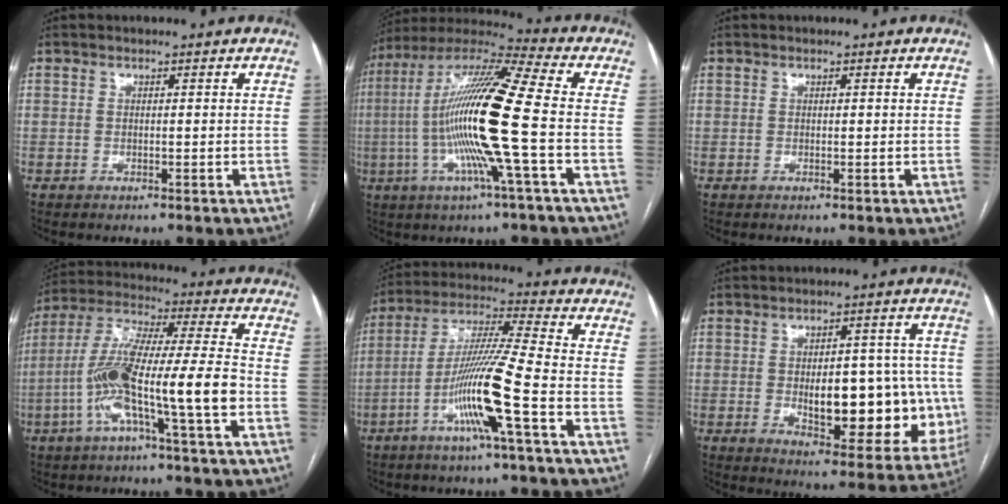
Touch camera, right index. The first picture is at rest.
{"total": 18.8, "force": [-2.8, -0.3, 18.6], "torque": [-0.366, -0.001, -0.070]}
{"total": 0.0}
{"total": 15.7, "force": [-4.8, 0.3, 14.9], "torque": [-0.292, 0.010, -0.095]}
{"total": 13.4, "force": [-5.1, -1.2, 12.3], "torque": [-0.242, -0.002, -0.102]}
{"total": 18.2, "force": [-2.2, 7.9, 16.2], "torque": [-0.184, 0.019, -0.003]}